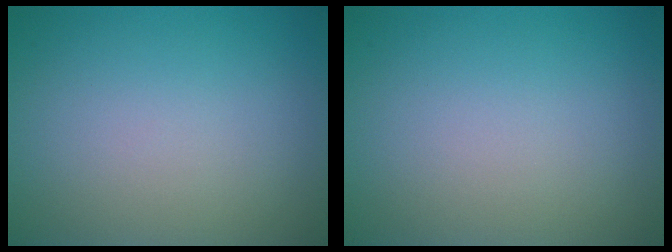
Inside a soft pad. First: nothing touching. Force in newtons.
{"total": 0.0}